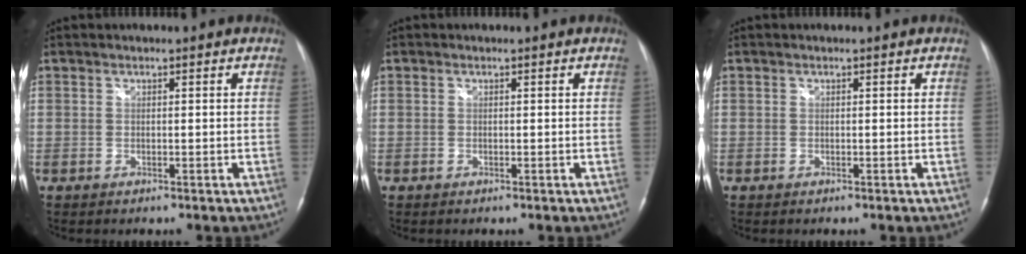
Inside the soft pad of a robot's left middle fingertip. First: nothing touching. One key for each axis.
{"total": 0.0}
{"total": 0.0}